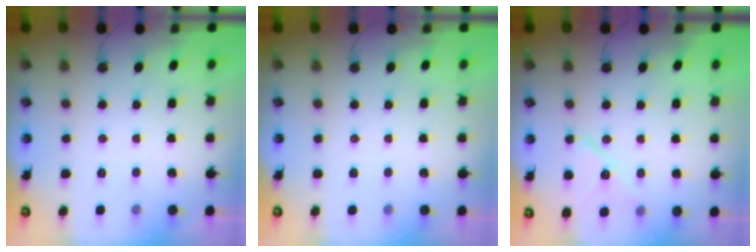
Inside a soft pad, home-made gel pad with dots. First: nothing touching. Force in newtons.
{"total": 0.0}
{"total": 11.0, "press": 11.0, "slide": 0.9}